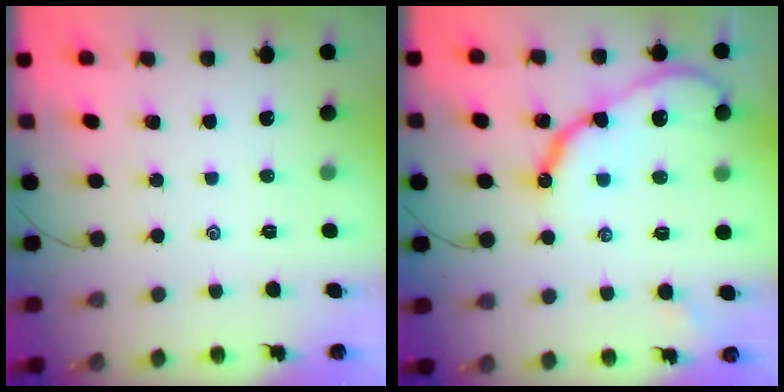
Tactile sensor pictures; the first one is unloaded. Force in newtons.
{"total": 12.1, "press": 12.1, "slide": 1.1}